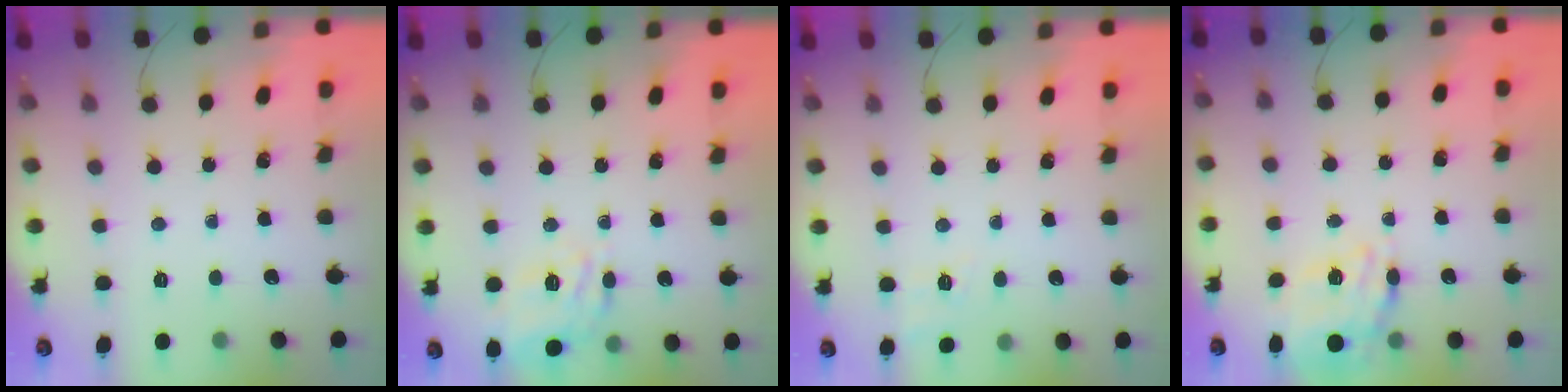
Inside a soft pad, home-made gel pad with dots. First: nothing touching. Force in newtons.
{"total": 9.3, "press": 9.1, "slide": 1.6}
{"total": 8.0, "press": 7.8, "slide": 2.1}
{"total": 14.9, "press": 14.5, "slide": 3.4}